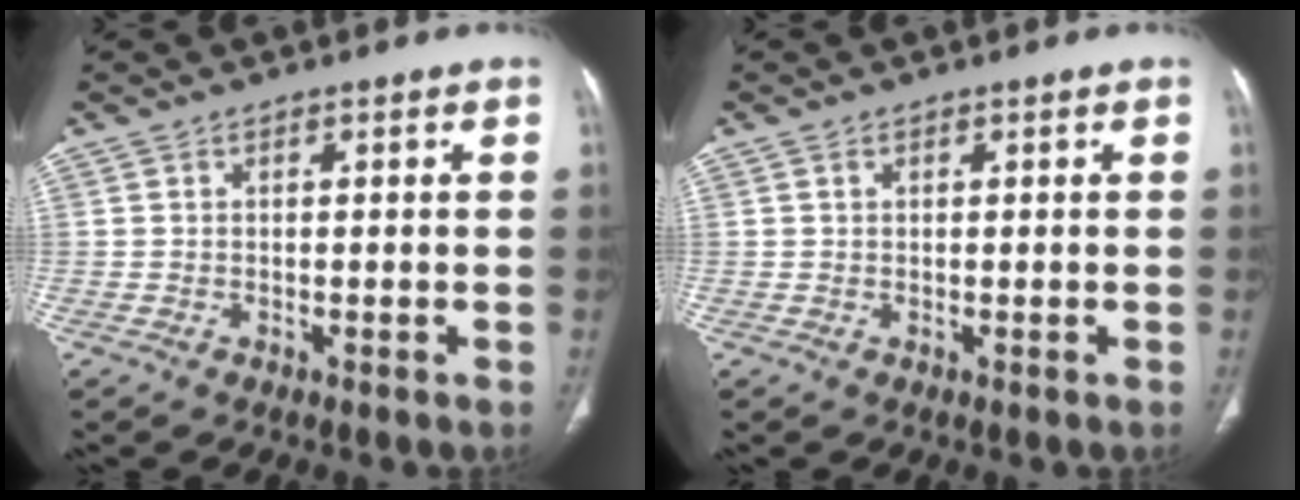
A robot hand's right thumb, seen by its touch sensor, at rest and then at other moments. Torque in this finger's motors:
{"motor_torque": [0.08, -0.33, -0.36, 0.10, 0.05]}